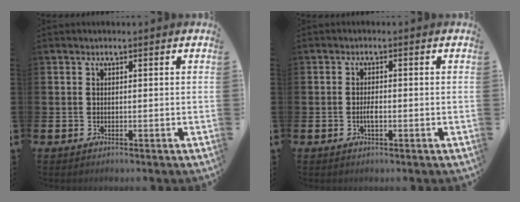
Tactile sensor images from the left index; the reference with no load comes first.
{"total": 1.7, "force": [-0.4, 0.6, 1.5], "torque": [-0.021, -0.001, -0.009]}